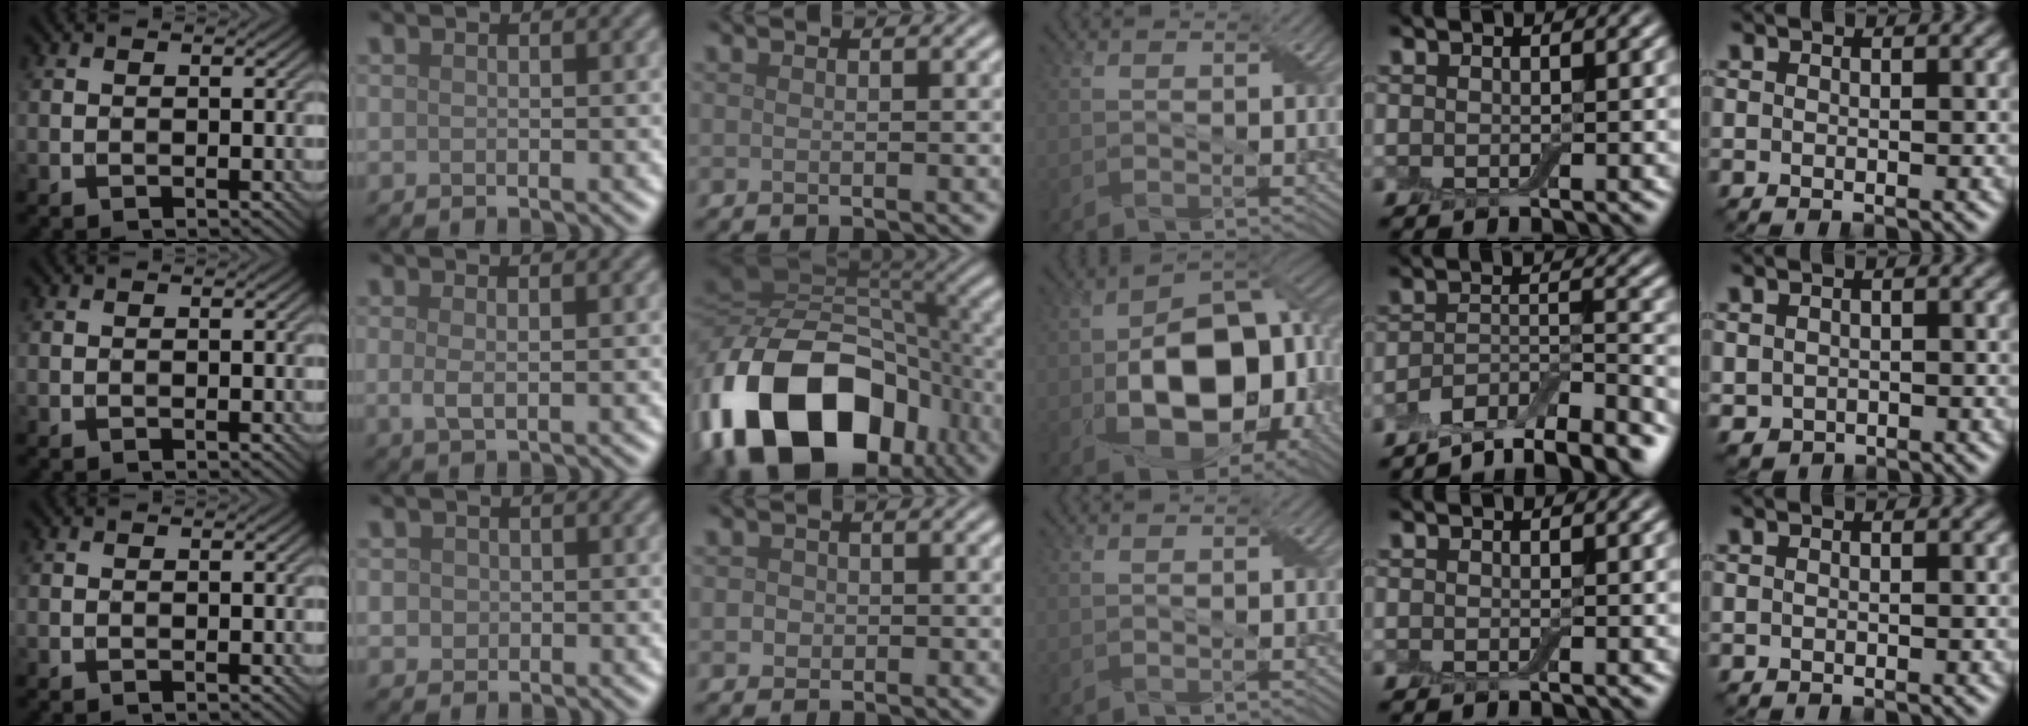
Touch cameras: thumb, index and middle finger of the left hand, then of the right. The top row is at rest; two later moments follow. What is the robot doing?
{"motion": "fold", "object": "cloth"}